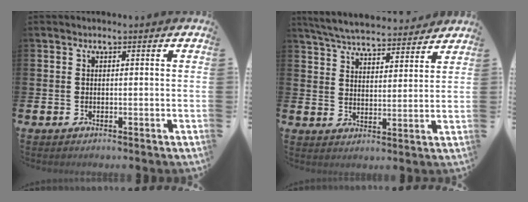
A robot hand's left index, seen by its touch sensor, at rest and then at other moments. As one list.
[{"total": 5.8, "force": [5.7, 0.8, 1.0], "torque": [-0.044, -0.036, 0.101]}]